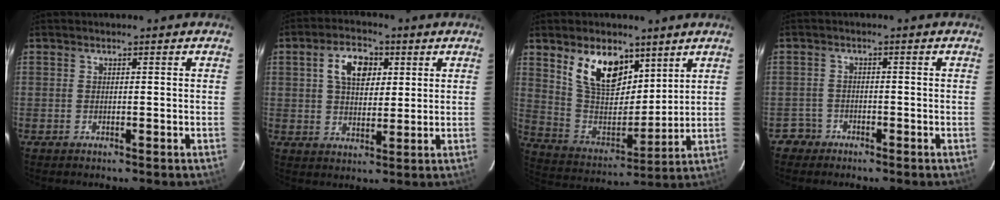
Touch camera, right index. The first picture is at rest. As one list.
[{"total": 8.0, "force": [2.6, 4.9, 5.8], "torque": [-0.099, 0.022, 0.047]}, {"total": 14.5, "force": [8.2, 8.0, 8.9], "torque": [-0.164, 0.001, 0.165]}, {"total": 3.1, "force": [-1.9, 2.4, -0.4], "torque": [0.004, 0.019, -0.036]}]